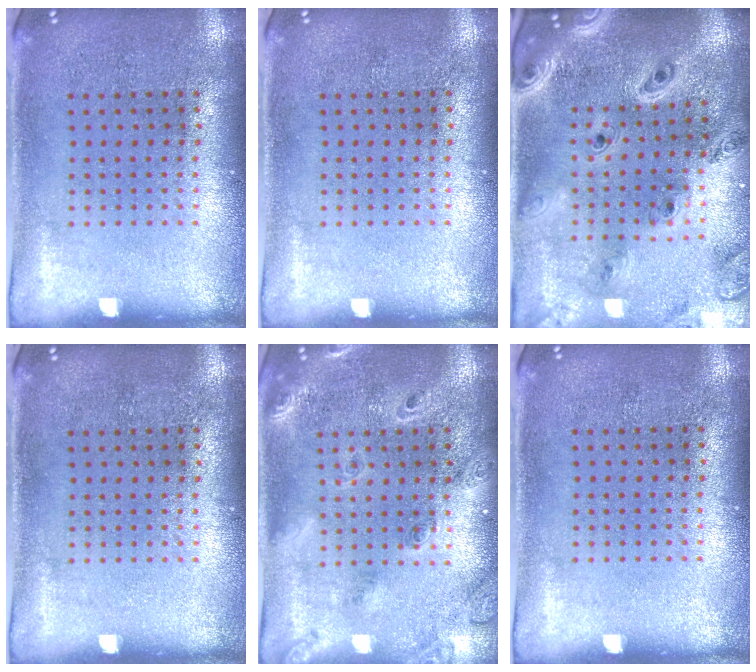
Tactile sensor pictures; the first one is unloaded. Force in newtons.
{"total": 0.0}
{"total": 2.5, "press": 2.3, "slide": 1.1}
{"total": 0.0}
{"total": 2.0, "press": 1.7, "slide": 0.9}
{"total": 0.0}